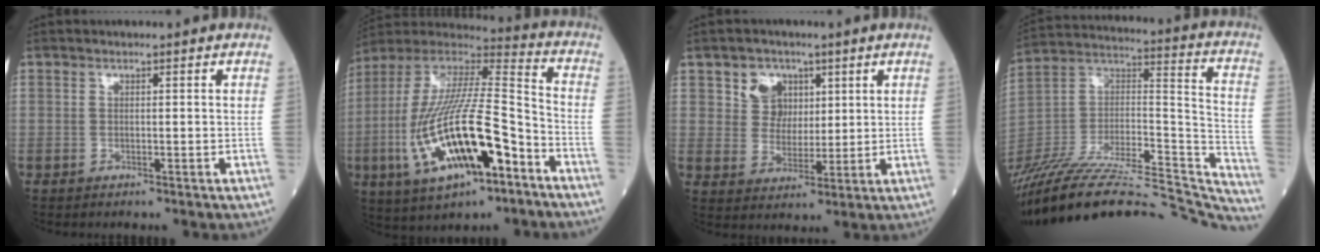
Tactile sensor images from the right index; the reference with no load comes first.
{"total": 23.1, "force": [-8.1, 6.0, 20.8], "torque": [-0.440, -0.022, -0.133]}
{"total": 5.7, "force": [2.8, 4.8, 1.5], "torque": [-0.030, 0.013, 0.055]}
{"total": 35.9, "force": [-32.4, 5.6, 14.6], "torque": [-0.200, -0.009, -0.479]}